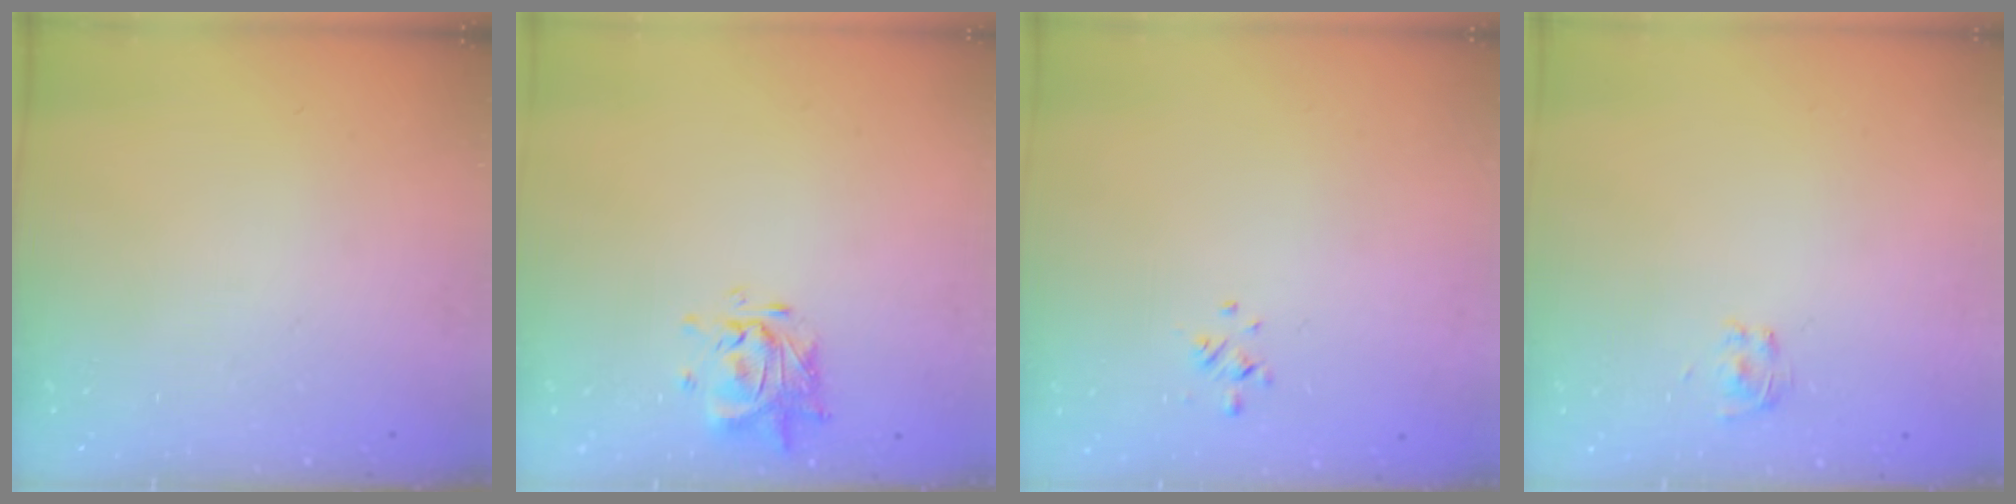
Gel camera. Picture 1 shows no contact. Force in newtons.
{"total": 1.5, "press": 1.5, "slide": 0.1}
{"total": 0.6, "press": 0.4, "slide": 0.5}
{"total": 1.9, "press": 1.6, "slide": 1.0}